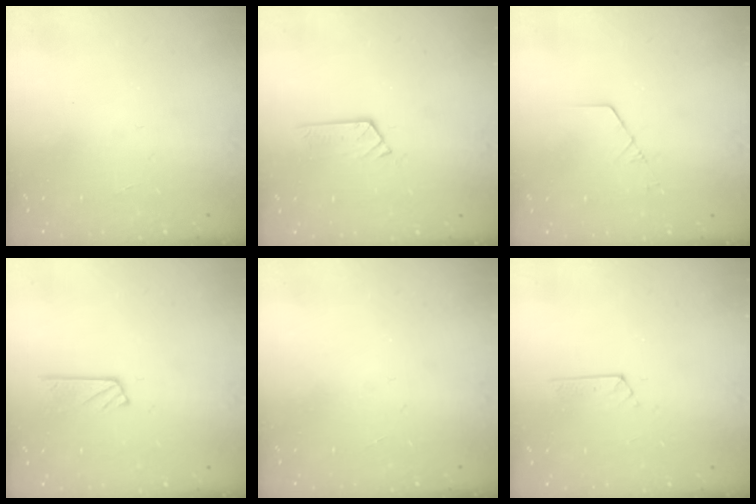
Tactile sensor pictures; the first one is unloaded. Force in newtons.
{"total": 4.8, "press": 4.8, "slide": 0.4}
{"total": 1.3, "press": 1.3, "slide": 0.1}
{"total": 4.7, "press": 4.7, "slide": 0.4}
{"total": 0.0}
{"total": 2.6, "press": 2.6, "slide": 0.3}